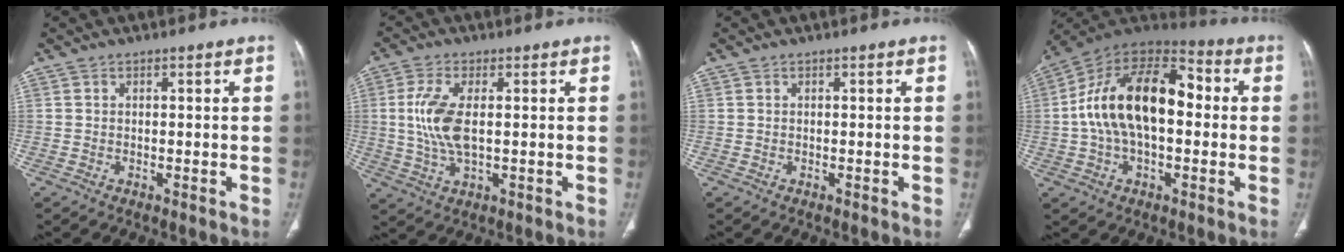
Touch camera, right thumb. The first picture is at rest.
{"total": 8.6, "force": [0.7, 3.7, 7.7], "torque": [-0.183, -0.005, 0.017]}
{"total": 0.0}
{"total": 20.9, "force": [1.0, 11.7, 17.2], "torque": [-0.297, 0.042, 0.009]}